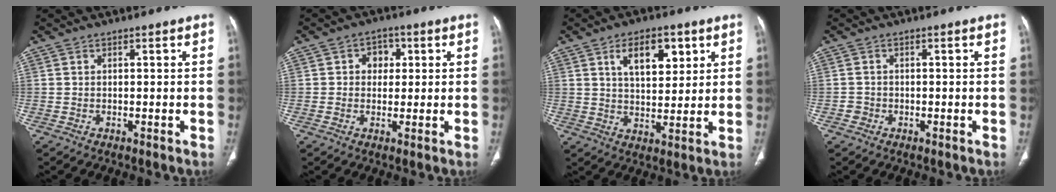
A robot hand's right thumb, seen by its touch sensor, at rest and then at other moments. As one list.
[{"total": 4.2, "force": [0.9, 3.5, 2.1], "torque": [0.001, 0.005, 0.007]}, {"total": 10.0, "force": [4.4, 5.2, 7.2], "torque": [-0.089, -0.021, 0.074]}, {"total": 1.3, "force": [-0.5, 1.2, 0.1], "torque": [0.003, 0.007, -0.014]}]